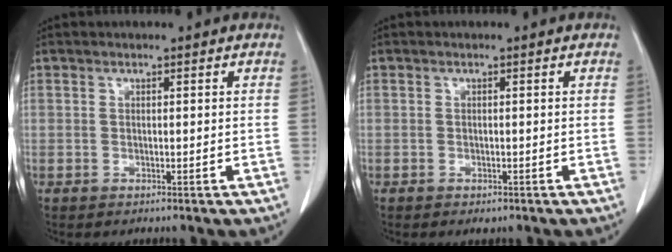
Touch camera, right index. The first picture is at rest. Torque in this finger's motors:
{"motor_torque": [0.27, -0.23, 0.00, 0.01]}